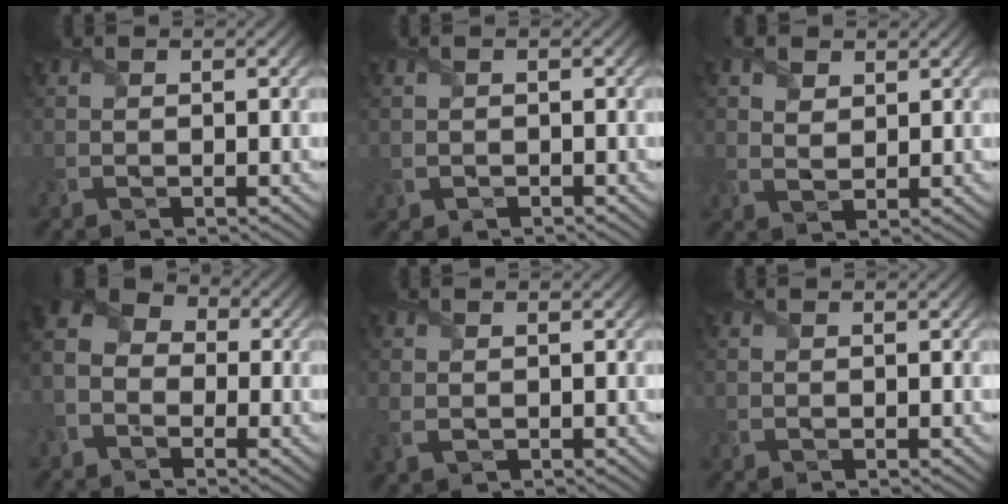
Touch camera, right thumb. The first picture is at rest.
{"total": 0.8, "force": [-0.2, 0.8, 0.1], "torque": [-0.010, -0.006, -0.003]}
{"total": 3.4, "force": [2.1, 1.8, 1.8], "torque": [-0.049, 0.001, 0.039]}
{"total": 7.2, "force": [-3.0, 5.3, 3.8], "torque": [-0.099, -0.011, -0.064]}
{"total": 2.1, "force": [-0.1, 1.6, 1.3], "torque": [-0.042, -0.004, -0.001]}
{"total": 0.0}